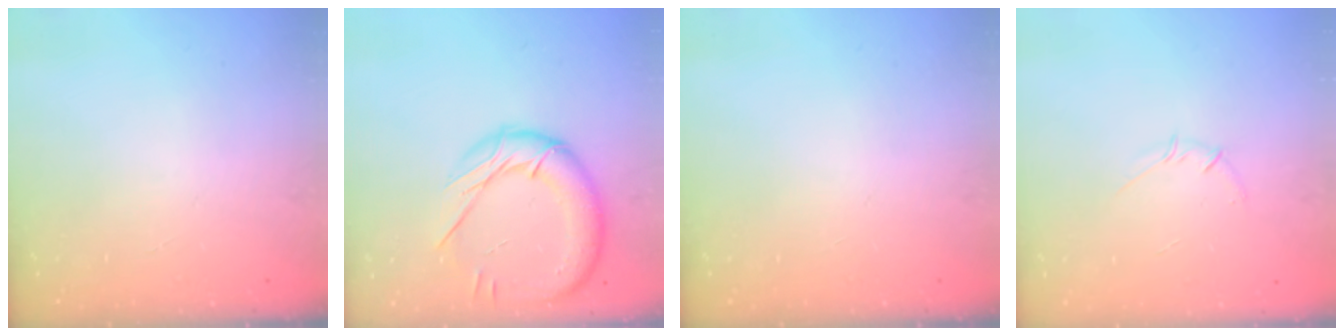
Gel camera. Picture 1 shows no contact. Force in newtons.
{"total": 18.0, "press": 17.9, "slide": 2.2}
{"total": 0.0}
{"total": 3.7, "press": 3.6, "slide": 0.9}